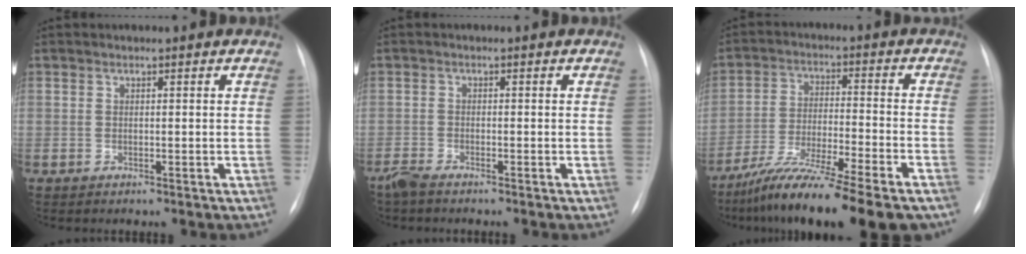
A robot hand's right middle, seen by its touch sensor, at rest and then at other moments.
{"total": 2.2, "force": [-2.0, 0.3, 0.9], "torque": [-0.027, -0.006, -0.039]}
{"total": 17.3, "force": [-13.3, 1.2, 10.9], "torque": [-0.175, -0.029, -0.220]}